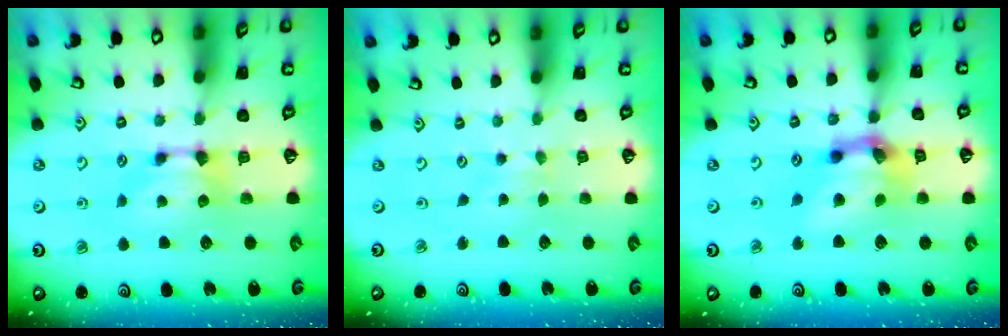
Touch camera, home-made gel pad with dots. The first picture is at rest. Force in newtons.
{"total": 2.8, "press": 2.8, "slide": 0.2}
{"total": 7.2, "press": 6.7, "slide": 2.6}